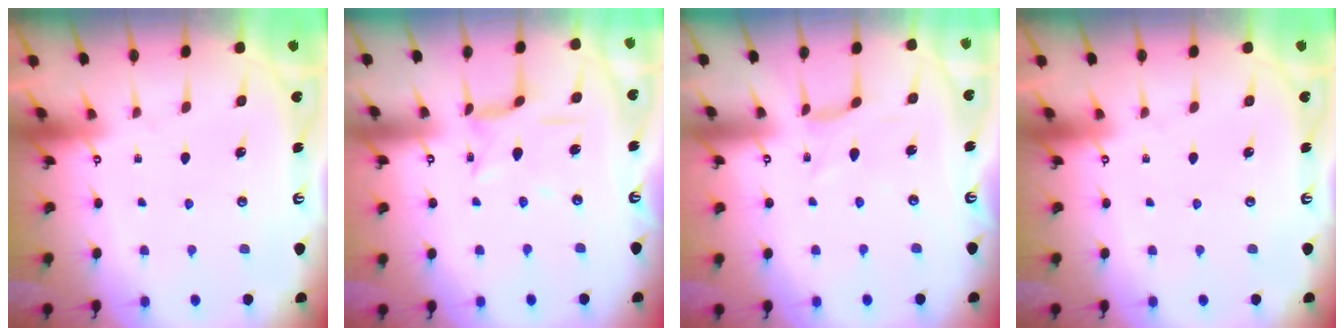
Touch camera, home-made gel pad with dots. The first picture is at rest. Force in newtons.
{"total": 5.8, "press": 5.8, "slide": 0.4}
{"total": 1.6, "press": 1.5, "slide": 0.5}
{"total": 0.0}